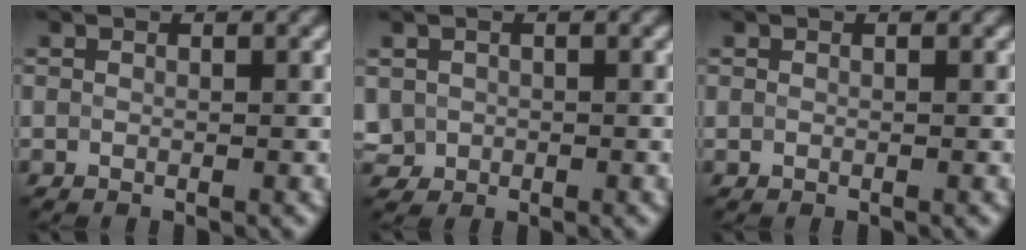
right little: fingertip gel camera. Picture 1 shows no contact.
{"total": 1.6, "force": [0.1, 1.5, 0.3], "torque": [-0.004, 0.000, 0.001]}
{"total": 0.0}